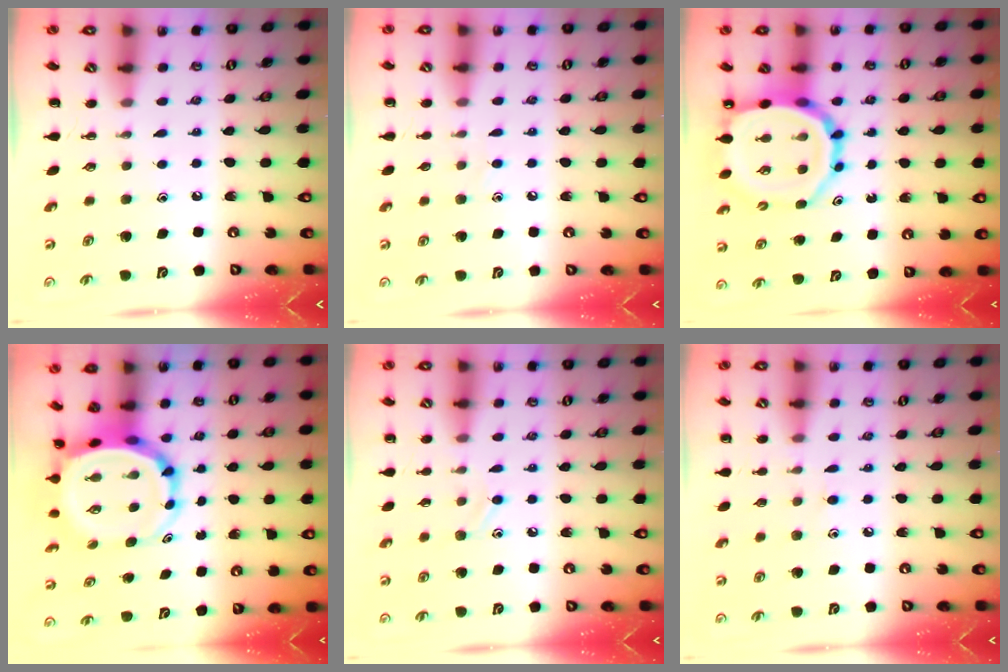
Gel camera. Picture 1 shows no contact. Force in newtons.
{"total": 2.3, "press": 2.2, "slide": 0.9}
{"total": 13.1, "press": 12.6, "slide": 3.4}
{"total": 7.9, "press": 7.5, "slide": 2.5}
{"total": 7.8, "press": 7.4, "slide": 2.5}
{"total": 5.0, "press": 4.6, "slide": 2.0}